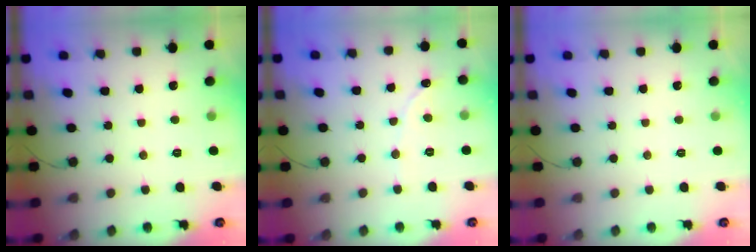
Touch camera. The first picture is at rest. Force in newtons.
{"total": 1.0, "press": 1.0, "slide": 0.1}
{"total": 0.0}